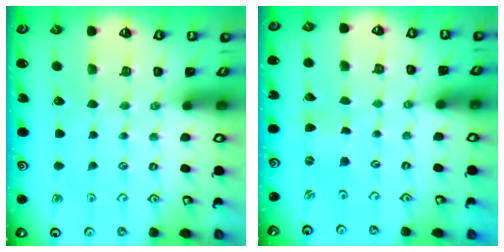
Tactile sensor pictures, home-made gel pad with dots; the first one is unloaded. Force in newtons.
{"total": 0.0}